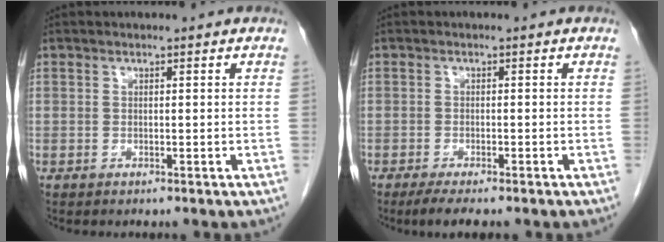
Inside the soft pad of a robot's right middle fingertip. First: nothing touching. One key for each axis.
{"total": 4.1, "fx": -3.1, "fy": 0.5, "fz": 2.7, "tx": -0.043, "ty": -0.011, "tz": -0.046}